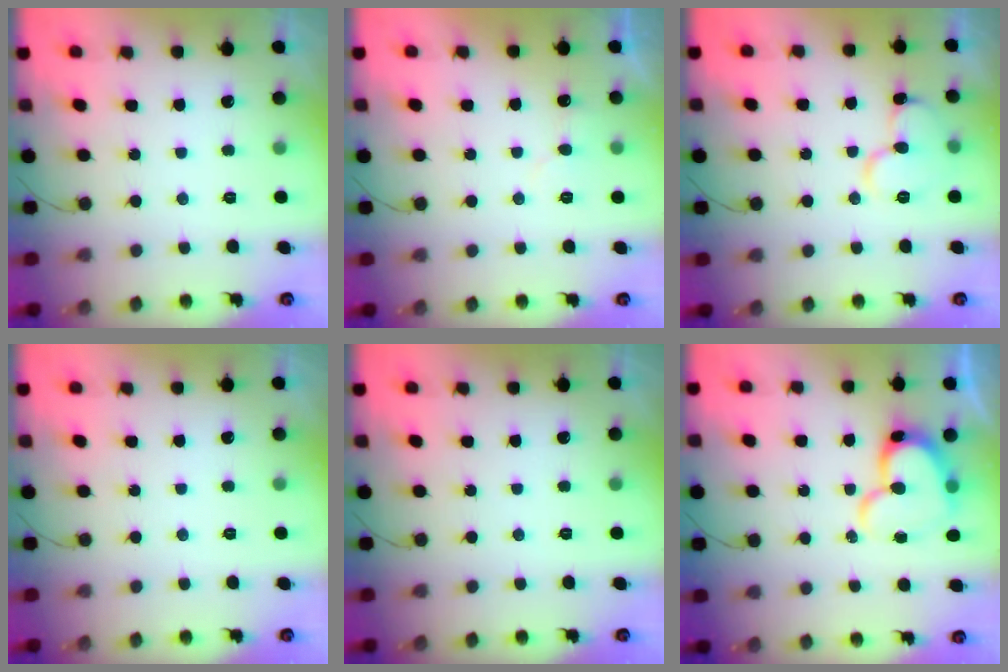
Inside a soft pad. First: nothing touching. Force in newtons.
{"total": 4.2, "press": 4.1, "slide": 0.4}
{"total": 10.7, "press": 10.7, "slide": 1.1}
{"total": 0.0}
{"total": 0.0}
{"total": 14.9, "press": 14.8, "slide": 1.5}